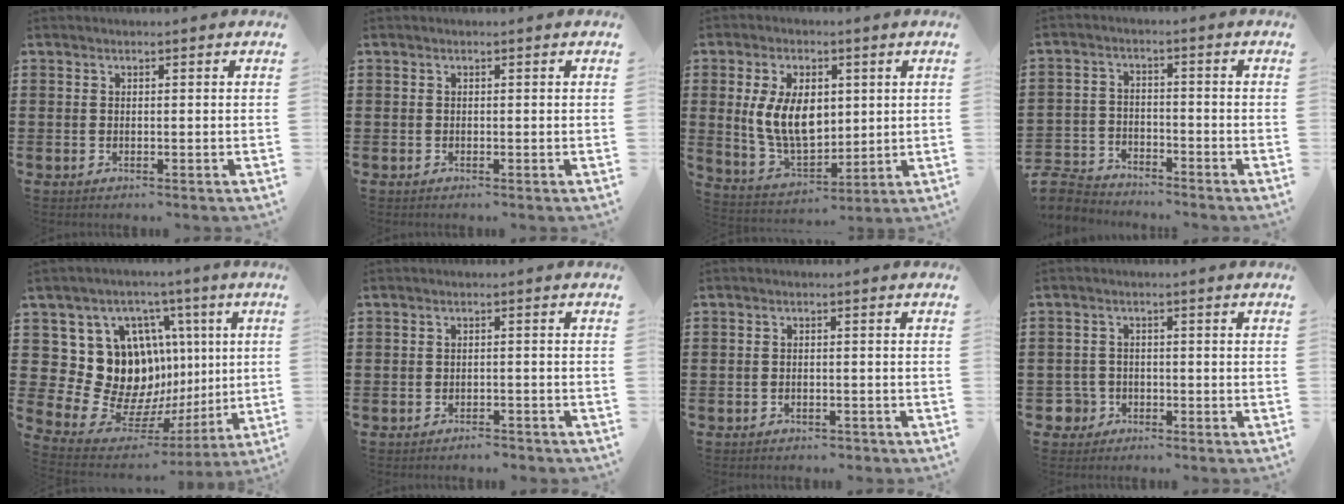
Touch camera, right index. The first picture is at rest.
{"total": 0.0}
{"total": 9.8, "force": [1.3, 6.1, 7.6], "torque": [-0.162, 0.008, 0.022]}
{"total": 5.3, "force": [-5.1, 1.2, 0.5], "torque": [-0.032, 0.000, -0.108]}
{"total": 15.2, "force": [2.7, 13.3, 6.7], "torque": [-0.156, -0.050, 0.069]}
{"total": 1.7, "force": [-1.7, 0.3, 0.1], "torque": [-0.008, 0.002, -0.036]}
{"total": 1.4, "force": [-1.4, 0.2, 0.2], "torque": [-0.009, -0.001, -0.029]}
{"total": 2.9, "force": [-1.7, 2.3, 0.6], "torque": [-0.033, -0.003, -0.041]}